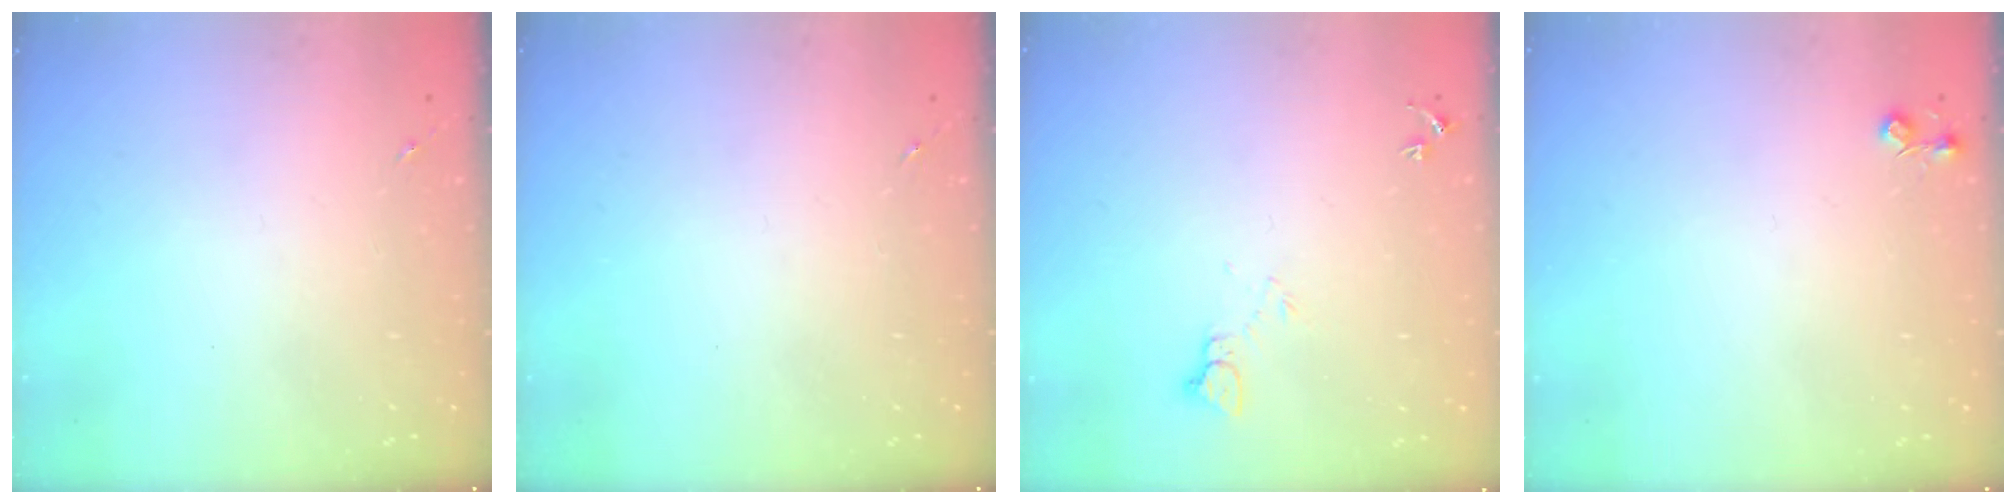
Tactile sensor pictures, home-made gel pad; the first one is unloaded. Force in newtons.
{"total": 0.0}
{"total": 4.4, "press": 4.3, "slide": 0.4}
{"total": 4.4, "press": 4.4, "slide": 0.7}